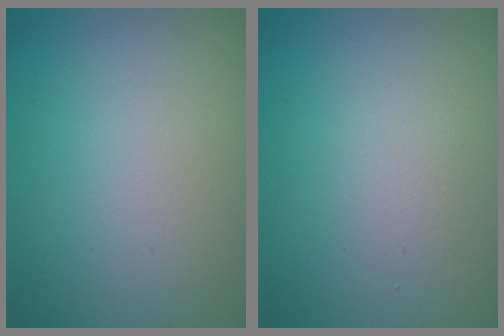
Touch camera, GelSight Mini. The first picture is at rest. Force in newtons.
{"total": 1.1, "press": 1.1, "slide": 0.0}